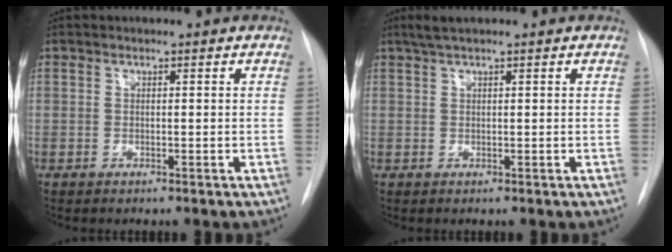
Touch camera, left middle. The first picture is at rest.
{"total": 2.2, "force": [1.6, 0.0, 1.5], "torque": [-0.035, 0.015, 0.032]}